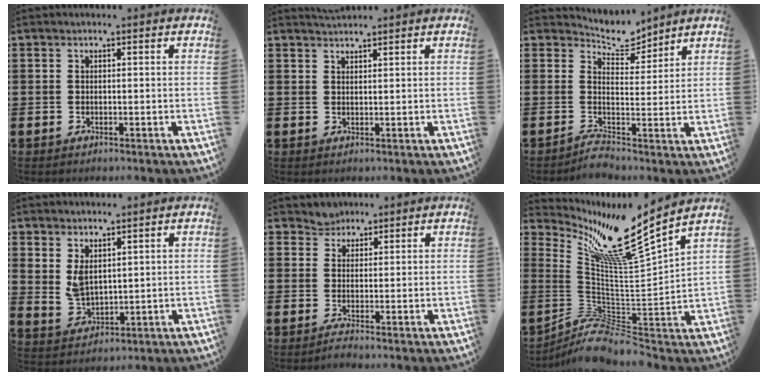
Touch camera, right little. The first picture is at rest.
{"total": 1.6, "force": [1.6, 0.0, 0.1], "torque": [0.005, -0.002, 0.028]}
{"total": 5.2, "force": [3.6, 3.0, 2.2], "torque": [-0.039, -0.026, 0.059]}
{"total": 3.8, "force": [2.7, 1.7, 2.1], "torque": [-0.040, -0.012, 0.048]}
{"total": 2.5, "force": [2.1, 1.4, 0.2], "torque": [0.002, -0.012, 0.036]}
{"total": 11.6, "force": [5.1, 3.4, 9.8], "torque": [-0.214, -0.041, 0.087]}